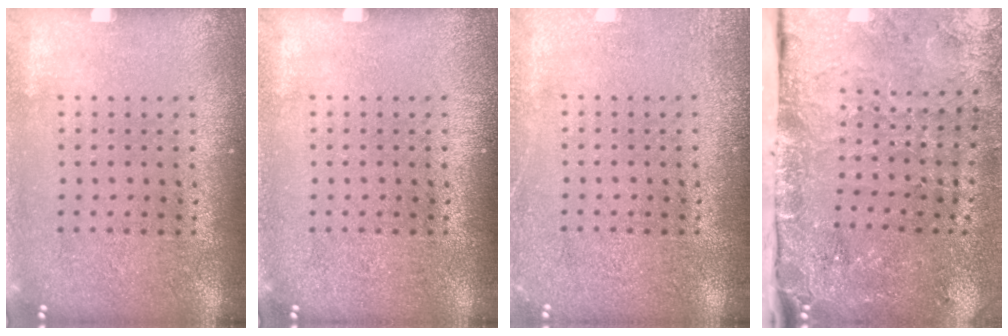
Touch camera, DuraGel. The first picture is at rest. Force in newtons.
{"total": 0.0}
{"total": 1.9, "press": 1.9, "slide": 0.3}
{"total": 4.8, "press": 3.6, "slide": 3.1}